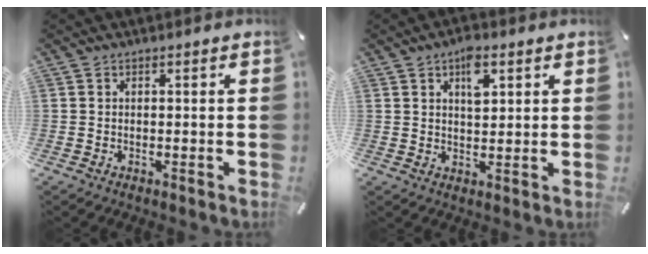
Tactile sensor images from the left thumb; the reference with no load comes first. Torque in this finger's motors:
{"motor_torque": [0.99, 0.99, 0.65, -0.68, 0.19]}